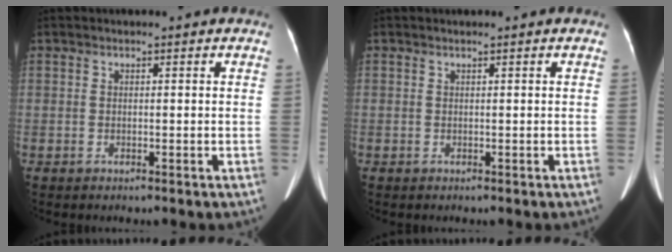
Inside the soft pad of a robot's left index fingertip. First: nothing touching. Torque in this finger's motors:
{"motor_torque": [-0.58, 0.56, -1.00, -0.21]}